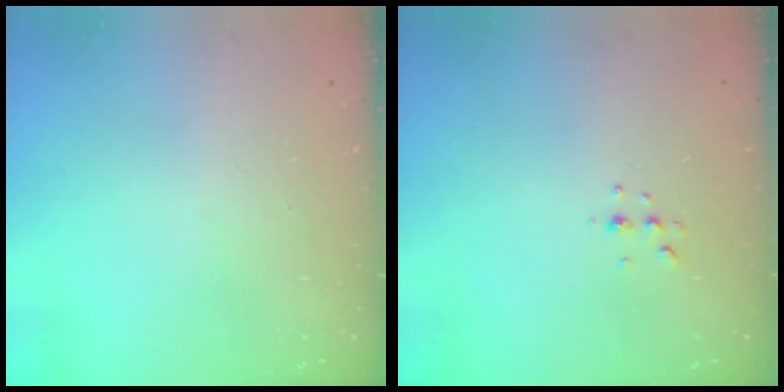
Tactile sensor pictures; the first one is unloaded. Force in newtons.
{"total": 3.7, "press": 3.6, "slide": 0.7}